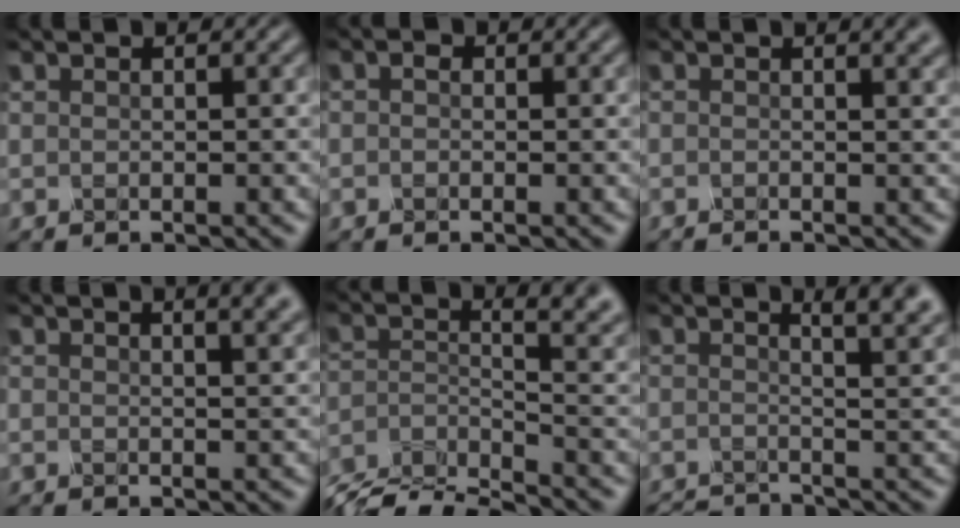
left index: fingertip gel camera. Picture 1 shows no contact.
{"total": 0.5, "force": [-0.4, 0.2, -0.2], "torque": [0.007, -0.004, -0.008]}
{"total": 3.5, "force": [0.4, 1.8, 2.9], "torque": [0.001, 0.024, -0.020]}
{"total": 7.7, "force": [4.5, 3.7, 5.1], "torque": [0.003, 0.054, 0.014]}
{"total": 8.3, "force": [-5.9, 2.4, 5.2], "torque": [-0.068, -0.016, -0.117]}
{"total": 6.1, "force": [0.4, 2.8, 5.4], "torque": [-0.018, 0.018, -0.011]}